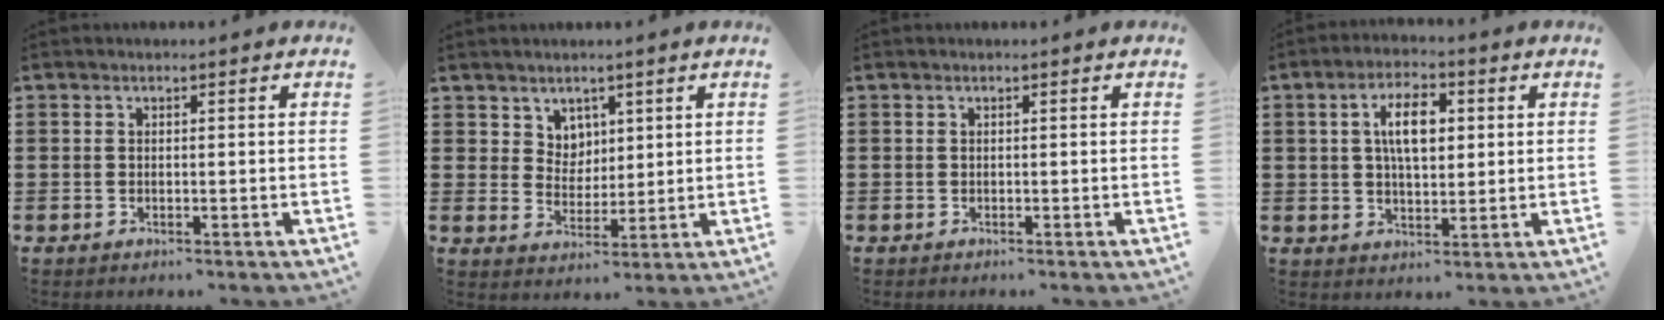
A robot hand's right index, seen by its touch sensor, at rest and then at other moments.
{"total": 4.4, "force": [2.8, 3.4, 0.3], "torque": [-0.024, 0.007, 0.053]}
{"total": 0.0}
{"total": 6.6, "force": [1.5, 3.1, 5.6], "torque": [-0.101, 0.006, 0.020]}